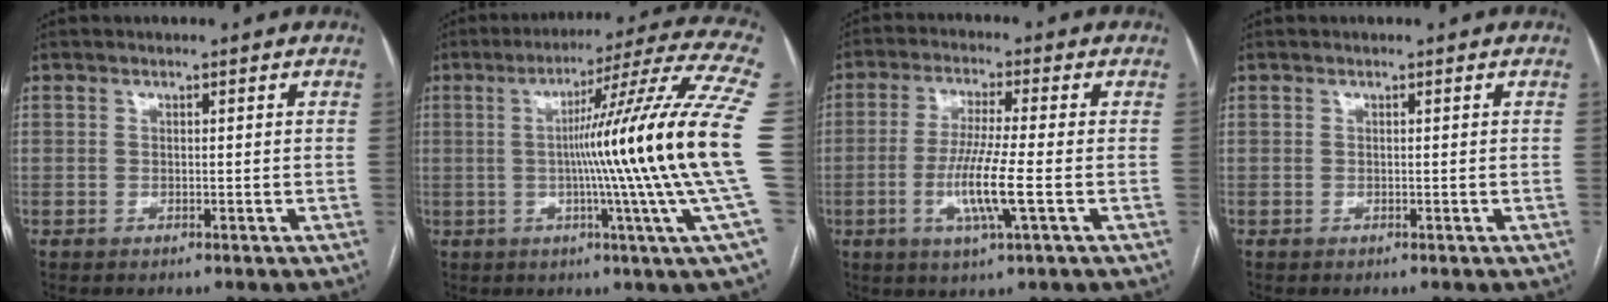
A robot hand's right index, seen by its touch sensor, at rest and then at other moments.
{"total": 21.1, "force": [-0.7, -4.0, 20.7], "torque": [-0.260, -0.010, -0.030]}
{"total": 8.3, "force": [-2.1, -0.5, 8.0], "torque": [-0.161, -0.015, -0.042]}
{"total": 0.0}